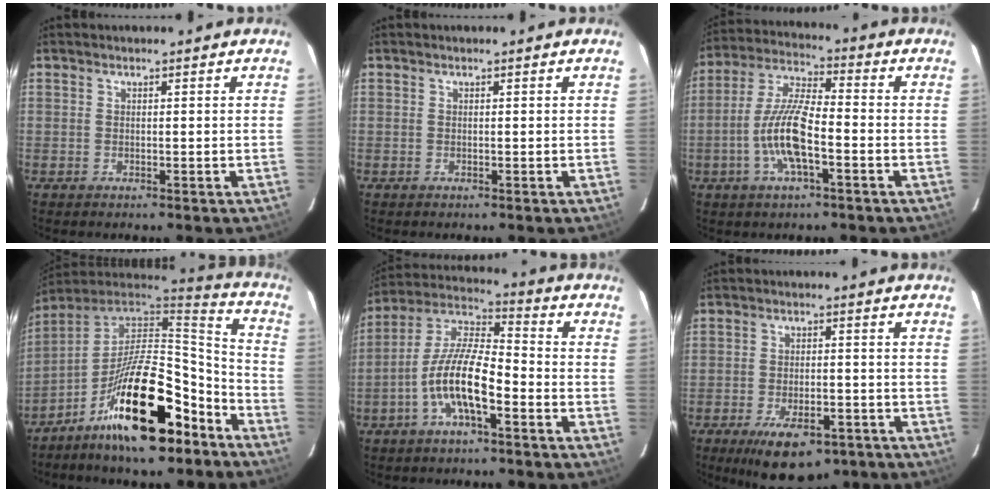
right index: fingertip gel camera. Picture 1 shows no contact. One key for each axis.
{"total": 0.0}
{"total": 11.4, "fx": -3.8, "fy": 2.8, "fz": 10.4, "tx": -0.218, "ty": 0.001, "tz": -0.074}
{"total": 23.2, "fx": -13.4, "fy": 8.7, "fz": 16.8, "tx": -0.284, "ty": 0.011, "tz": -0.220}
{"total": 12.2, "fx": -5.0, "fy": 3.6, "fz": 10.5, "tx": -0.215, "ty": 0.003, "tz": -0.099}
{"total": 11.9, "fx": -7.7, "fy": 5.1, "fz": 7.6, "tx": -0.145, "ty": -0.017, "tz": -0.106}